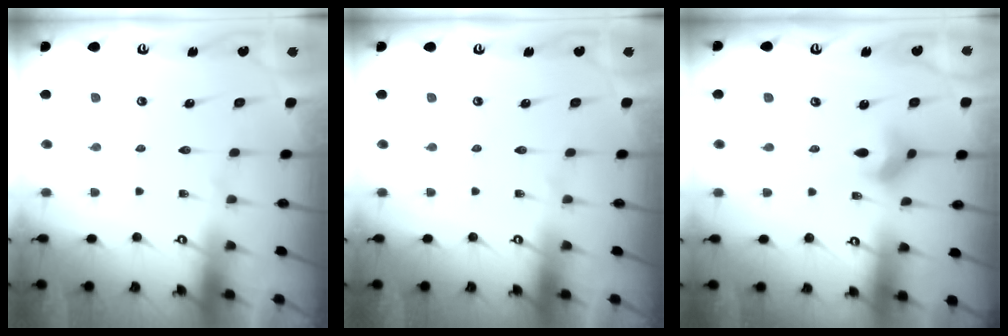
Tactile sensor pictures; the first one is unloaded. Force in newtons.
{"total": 0.0}
{"total": 5.9, "press": 5.8, "slide": 0.7}